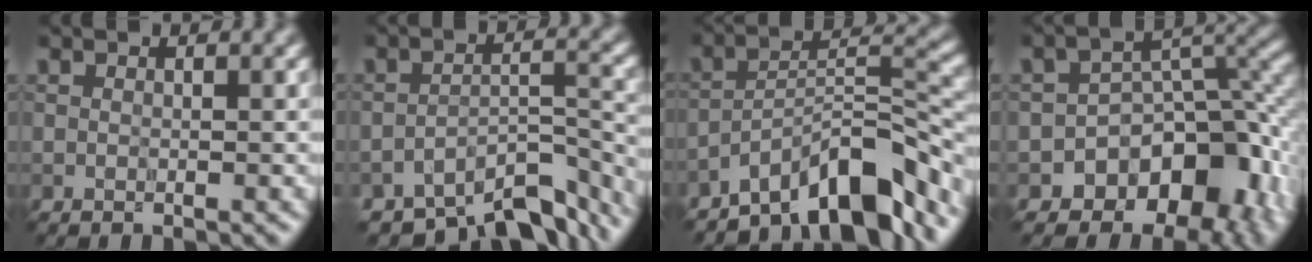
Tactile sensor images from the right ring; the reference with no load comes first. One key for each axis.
{"total": 8.4, "fx": -7.1, "fy": 2.9, "fz": 3.6, "tx": -0.044, "ty": -0.013, "tz": -0.106}
{"total": 9.8, "fx": -7.2, "fy": 2.7, "fz": 6.1, "tx": -0.082, "ty": 0.011, "tz": -0.133}
{"total": 10.0, "fx": -5.9, "fy": 6.7, "fz": 4.6, "tx": -0.039, "ty": 0.019, "tz": -0.082}